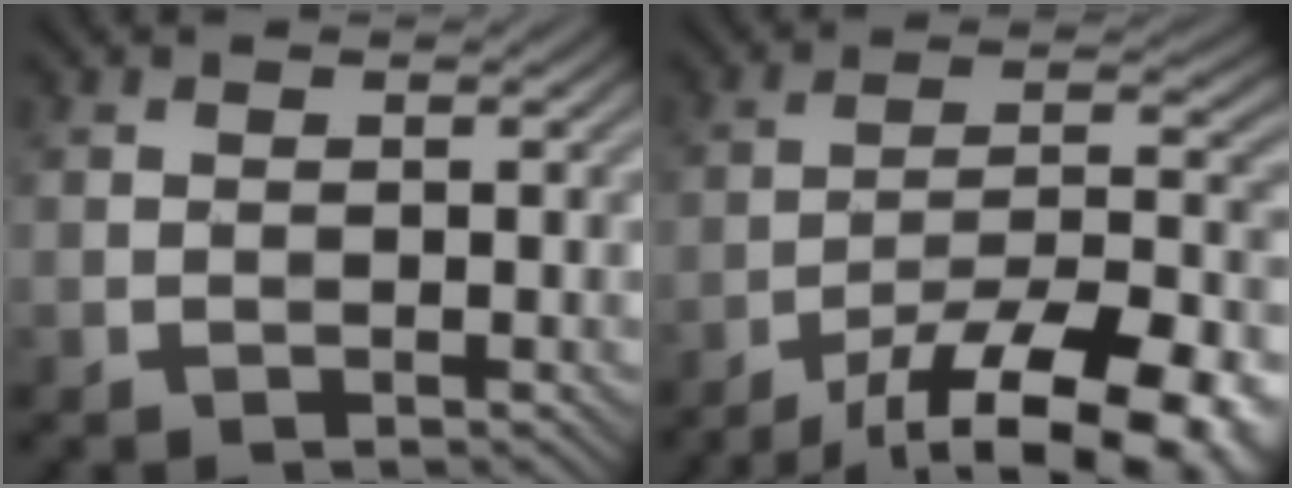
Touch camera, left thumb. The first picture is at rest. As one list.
[{"total": 18.8, "force": [-13.7, 5.3, 11.7], "torque": [-0.148, -0.007, -0.200]}]